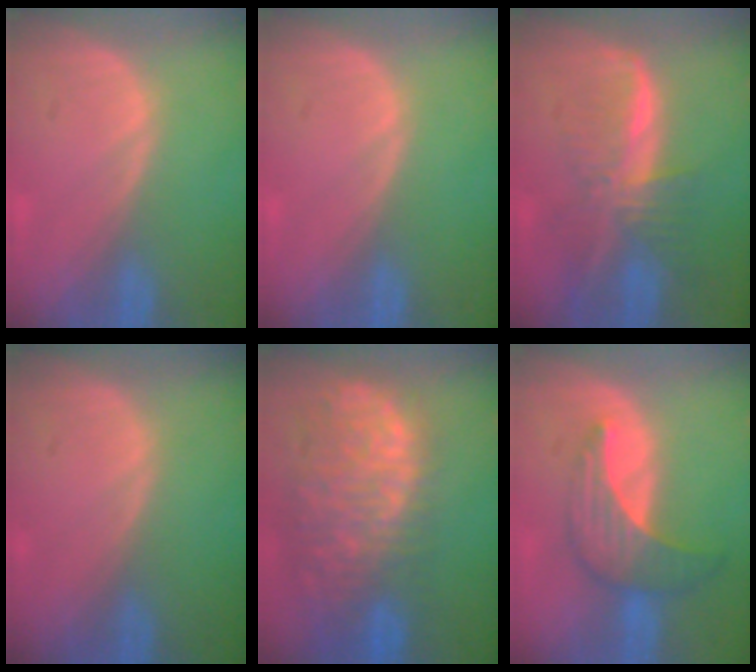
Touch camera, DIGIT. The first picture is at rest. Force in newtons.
{"total": 0.0}
{"total": 8.2, "press": 6.9, "slide": 4.4}
{"total": 0.0}
{"total": 13.1, "press": 10.9, "slide": 7.3}
{"total": 7.2, "press": 6.4, "slide": 3.2}